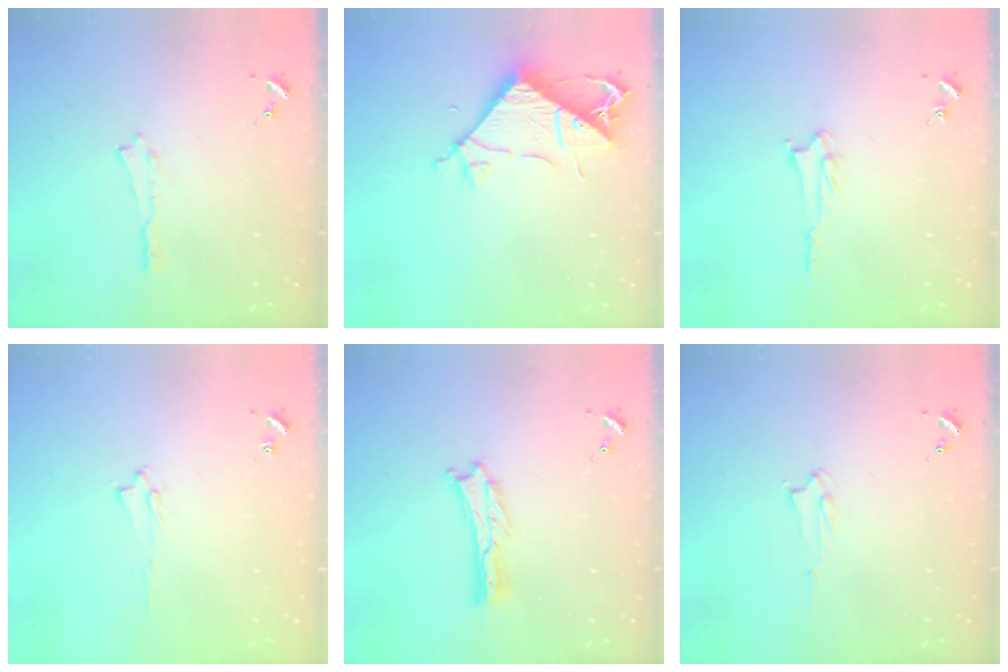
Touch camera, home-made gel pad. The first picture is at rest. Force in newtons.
{"total": 7.8, "press": 7.7, "slide": 1.2}
{"total": 3.0, "press": 3.0, "slide": 0.3}
{"total": 1.7, "press": 1.6, "slide": 0.2}
{"total": 0.0}
{"total": 2.0, "press": 2.0, "slide": 0.2}